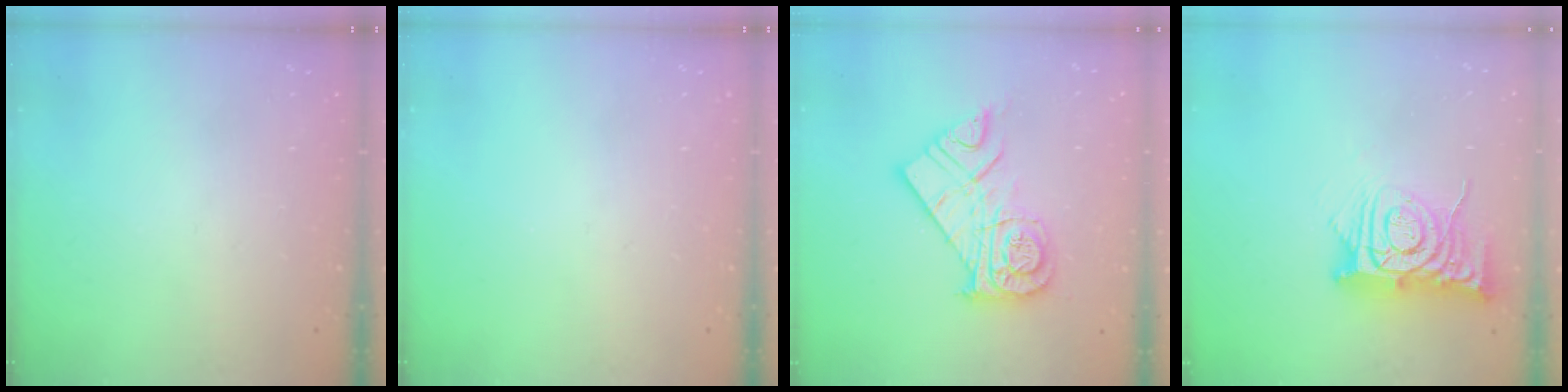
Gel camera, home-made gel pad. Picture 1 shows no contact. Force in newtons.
{"total": 0.0}
{"total": 16.2, "press": 16.1, "slide": 1.6}
{"total": 12.0, "press": 11.9, "slide": 1.2}